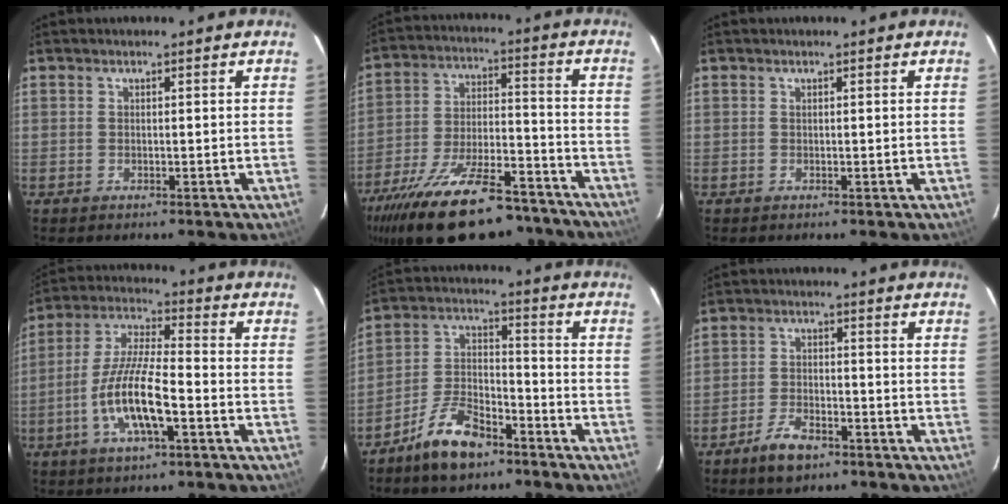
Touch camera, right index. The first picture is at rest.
{"total": 26.6, "force": [-20.5, 9.5, 14.0], "torque": [-0.264, -0.025, -0.303]}
{"total": 0.0}
{"total": 12.4, "force": [-4.8, 2.7, 11.1], "torque": [-0.229, -0.005, -0.093]}
{"total": 10.8, "force": [-7.8, 4.4, 6.0], "torque": [-0.126, 0.017, -0.144]}
{"total": 6.3, "force": [-4.5, 2.7, 3.5], "torque": [-0.085, 0.000, -0.080]}